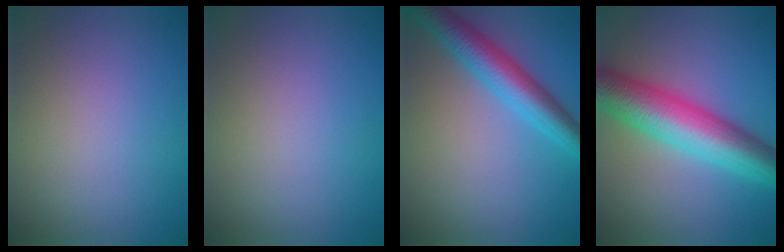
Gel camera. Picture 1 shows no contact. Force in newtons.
{"total": 0.0}
{"total": 5.5, "press": 5.5, "slide": 0.1}
{"total": 9.1, "press": 9.1, "slide": 0.2}